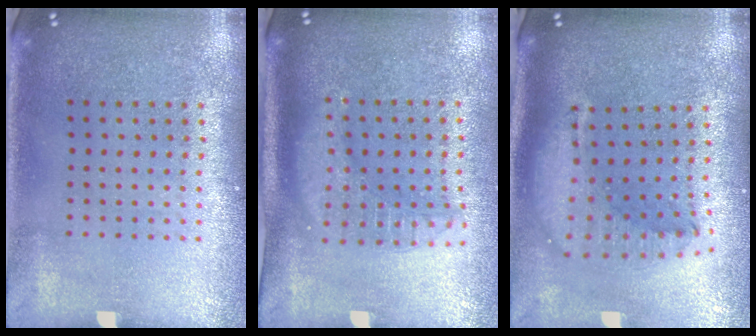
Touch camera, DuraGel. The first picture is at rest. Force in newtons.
{"total": 1.8, "press": 1.5, "slide": 1.0}
{"total": 2.2, "press": 1.7, "slide": 1.4}